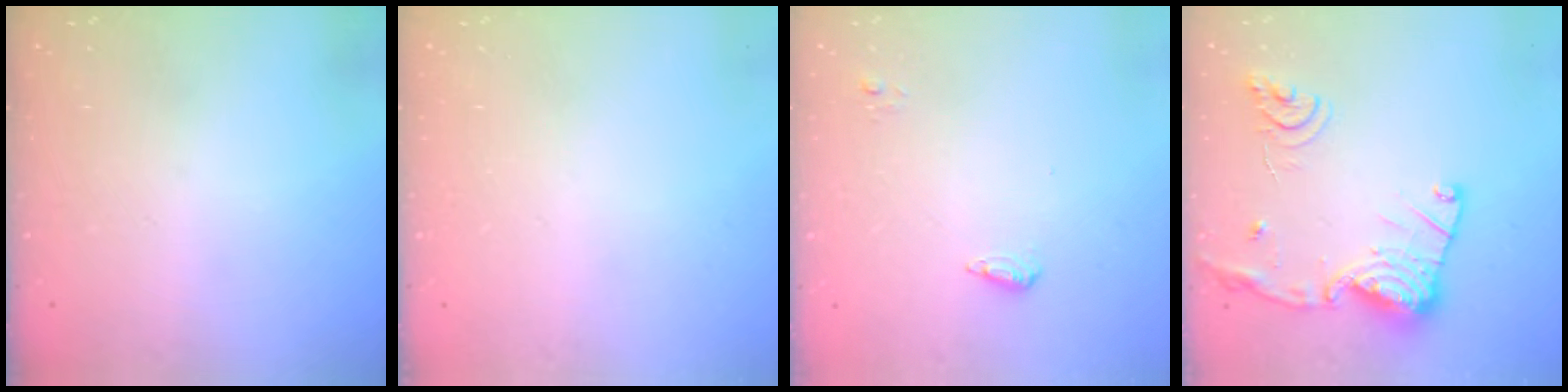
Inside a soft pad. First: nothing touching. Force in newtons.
{"total": 0.0}
{"total": 5.2, "press": 5.1, "slide": 1.0}
{"total": 16.3, "press": 16.2, "slide": 1.5}